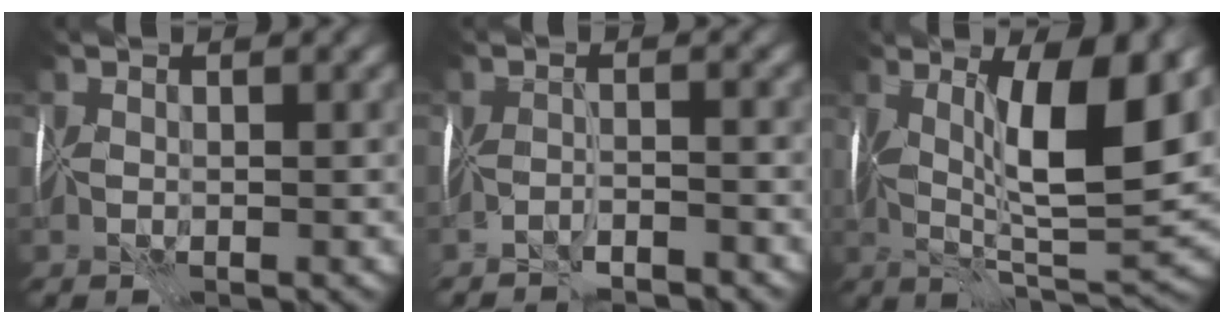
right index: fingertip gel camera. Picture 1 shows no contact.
{"total": 2.4, "force": [-2.3, 0.1, 0.7], "torque": [-0.008, 0.000, -0.042]}
{"total": 10.9, "force": [2.3, 2.9, 10.3], "torque": [-0.167, -0.002, 0.042]}